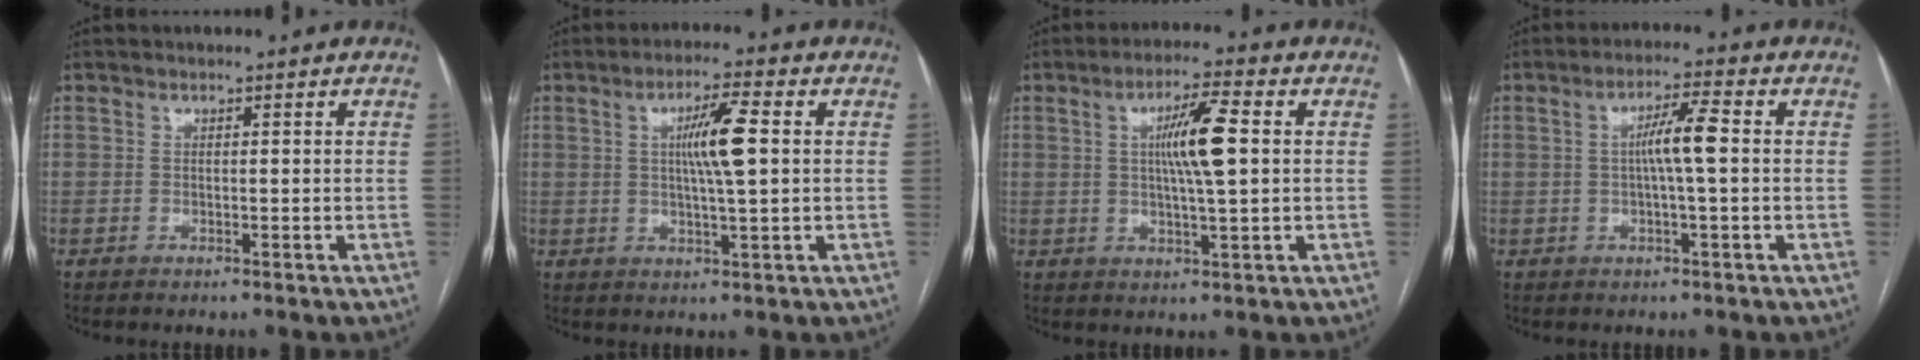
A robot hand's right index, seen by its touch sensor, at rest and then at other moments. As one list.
[{"total": 7.2, "force": [1.3, 0.4, 7.1], "torque": [-0.125, 0.003, 0.021]}, {"total": 8.2, "force": [1.4, 0.5, 8.1], "torque": [-0.143, 0.004, 0.024]}, {"total": 5.6, "force": [0.4, 0.2, 5.6], "torque": [-0.100, 0.010, 0.007]}]